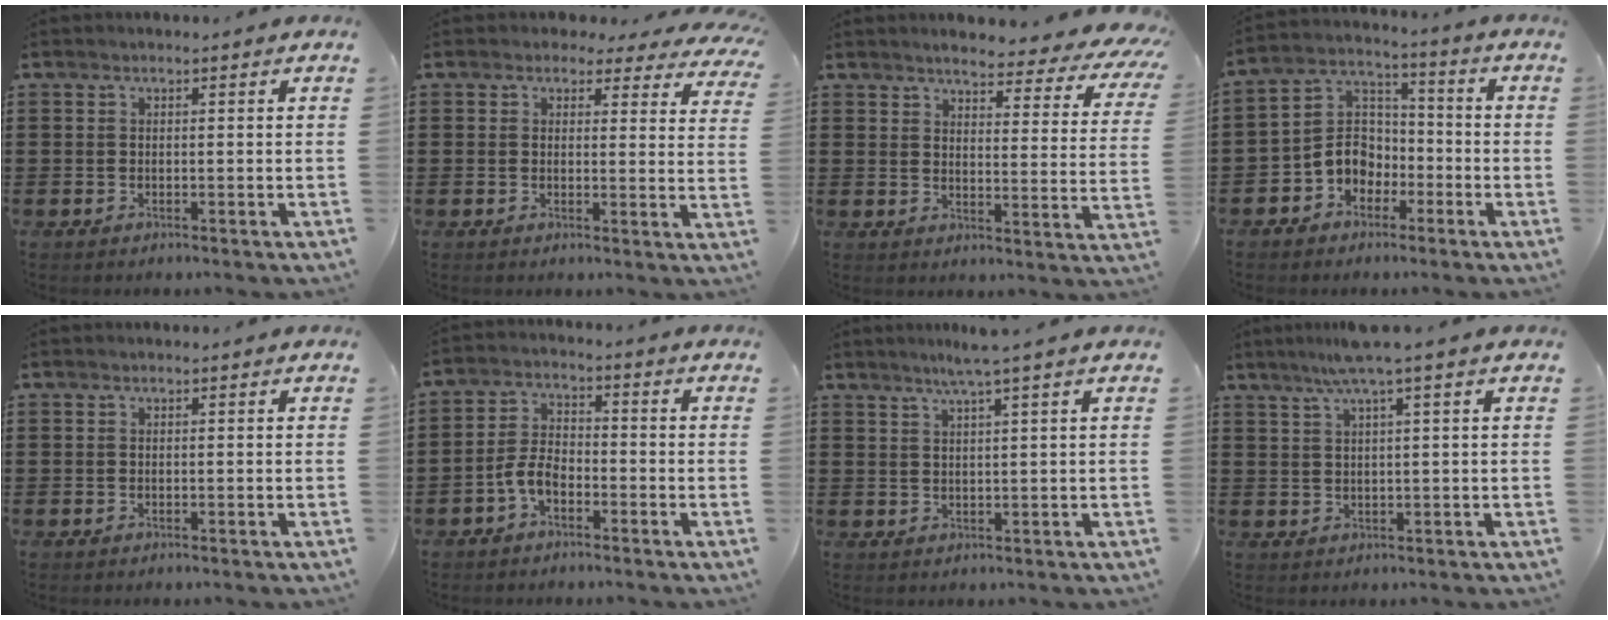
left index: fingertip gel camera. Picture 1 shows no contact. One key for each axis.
{"total": 2.5, "fx": 2.1, "fy": 1.2, "fz": 0.8, "tx": -0.019, "ty": -0.005, "tz": 0.035}
{"total": 4.2, "fx": 3.8, "fy": 0.4, "fz": 1.9, "tx": -0.048, "ty": -0.031, "tz": 0.057}
{"total": 6.6, "fx": -2.9, "fy": 5.5, "fz": 2.2, "tx": -0.071, "ty": 0.008, "tz": -0.064}
{"total": 0.0}
{"total": 4.7, "fx": -2.7, "fy": 2.2, "fz": 3.1, "tx": -0.083, "ty": 0.003, "tz": -0.059}
{"total": 3.0, "fx": 2.0, "fy": -0.7, "fz": 2.1, "tx": -0.044, "ty": -0.001, "tz": 0.034}
{"total": 4.3, "fx": 2.5, "fy": -0.5, "fz": 3.5, "tx": -0.073, "ty": 0.002, "tz": 0.042}